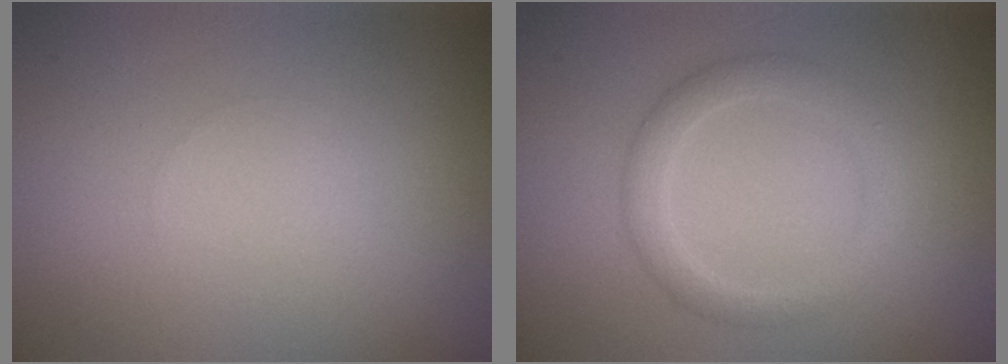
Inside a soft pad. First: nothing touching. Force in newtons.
{"total": 2.5, "press": 2.5, "slide": 0.2}